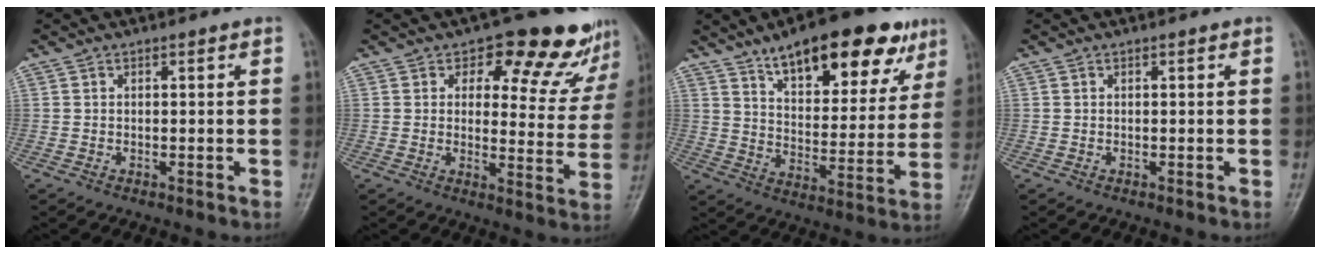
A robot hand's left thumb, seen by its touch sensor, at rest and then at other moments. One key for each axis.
{"total": 13.9, "fx": 10.8, "fy": 6.7, "fz": 5.6, "tx": -0.004, "ty": -0.068, "tz": 0.113}
{"total": 21.1, "fx": 13.0, "fy": 8.3, "fz": 14.3, "tx": -0.160, "ty": -0.041, "tz": 0.198}
{"total": 0.0}